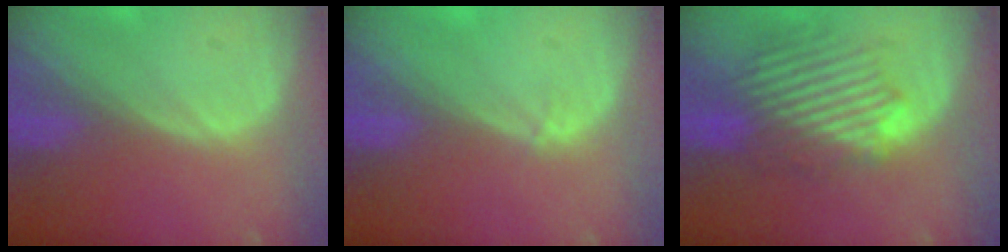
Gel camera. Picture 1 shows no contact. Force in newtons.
{"total": 0.6, "press": 0.4, "slide": 0.3}
{"total": 8.7, "press": 8.6, "slide": 1.6}